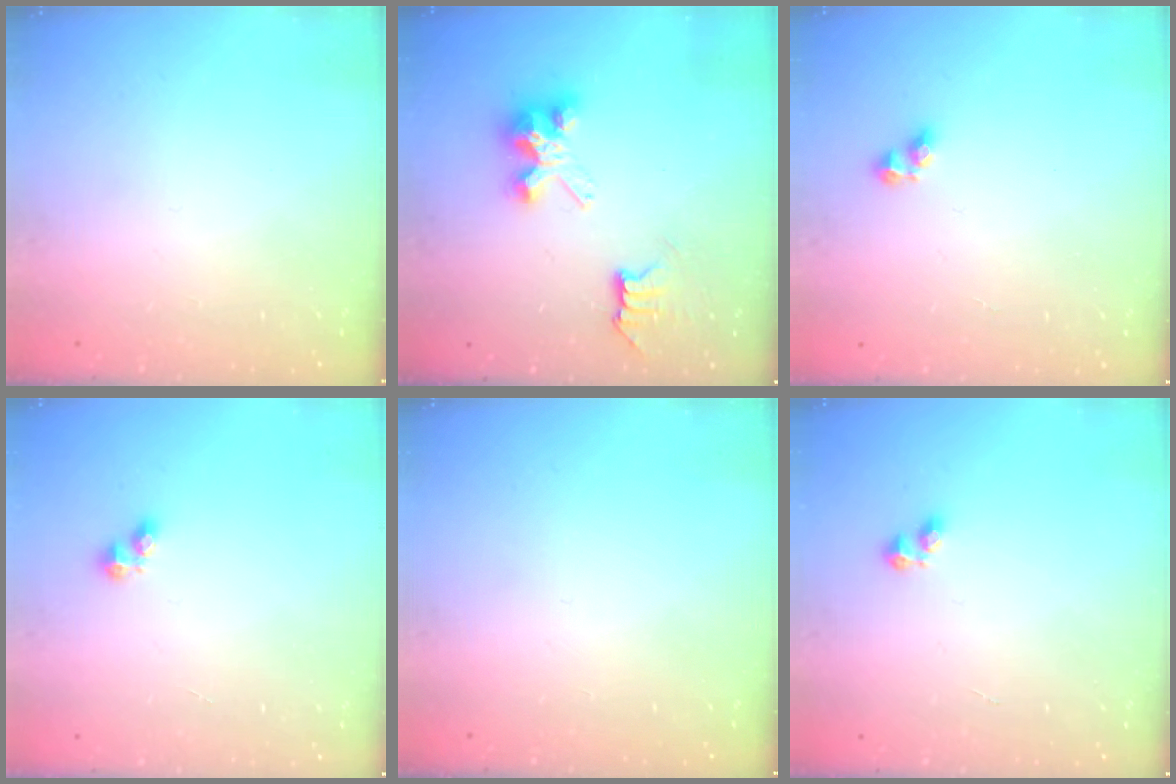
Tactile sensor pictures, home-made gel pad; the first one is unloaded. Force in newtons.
{"total": 6.4, "press": 6.4, "slide": 0.1}
{"total": 2.9, "press": 2.6, "slide": 1.1}
{"total": 3.6, "press": 3.5, "slide": 0.4}
{"total": 0.0}
{"total": 2.2, "press": 2.1, "slide": 0.6}